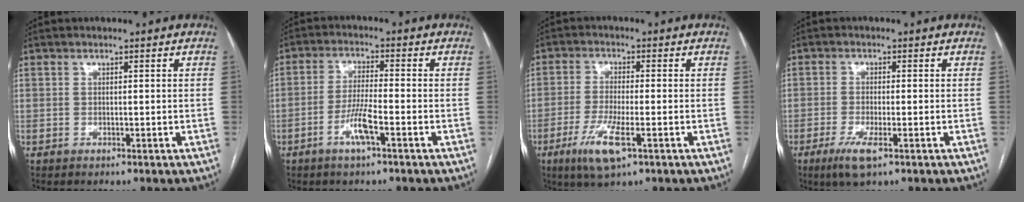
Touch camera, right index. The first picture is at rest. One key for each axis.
{"total": 5.3, "fx": -2.6, "fy": 0.3, "fz": 4.7, "tx": -0.095, "ty": -0.003, "tz": -0.051}
{"total": 7.4, "fx": -3.4, "fy": 1.3, "fz": 6.4, "tx": -0.131, "ty": -0.016, "tz": -0.060}
{"total": 4.6, "fx": -2.4, "fy": 0.8, "fz": 3.8, "tx": -0.078, "ty": -0.010, "tz": -0.043}